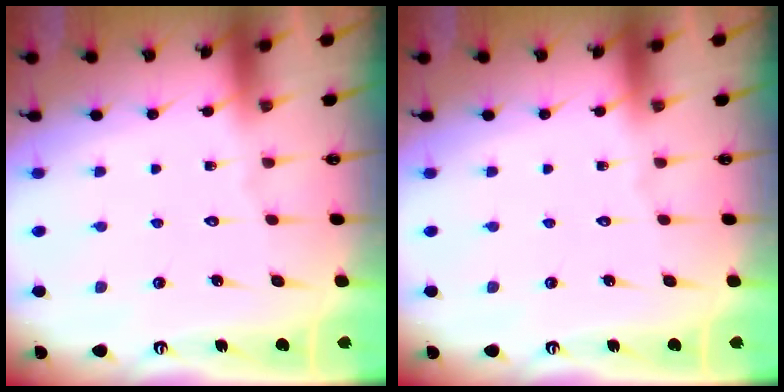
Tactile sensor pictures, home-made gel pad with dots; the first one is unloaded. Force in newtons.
{"total": 0.0}